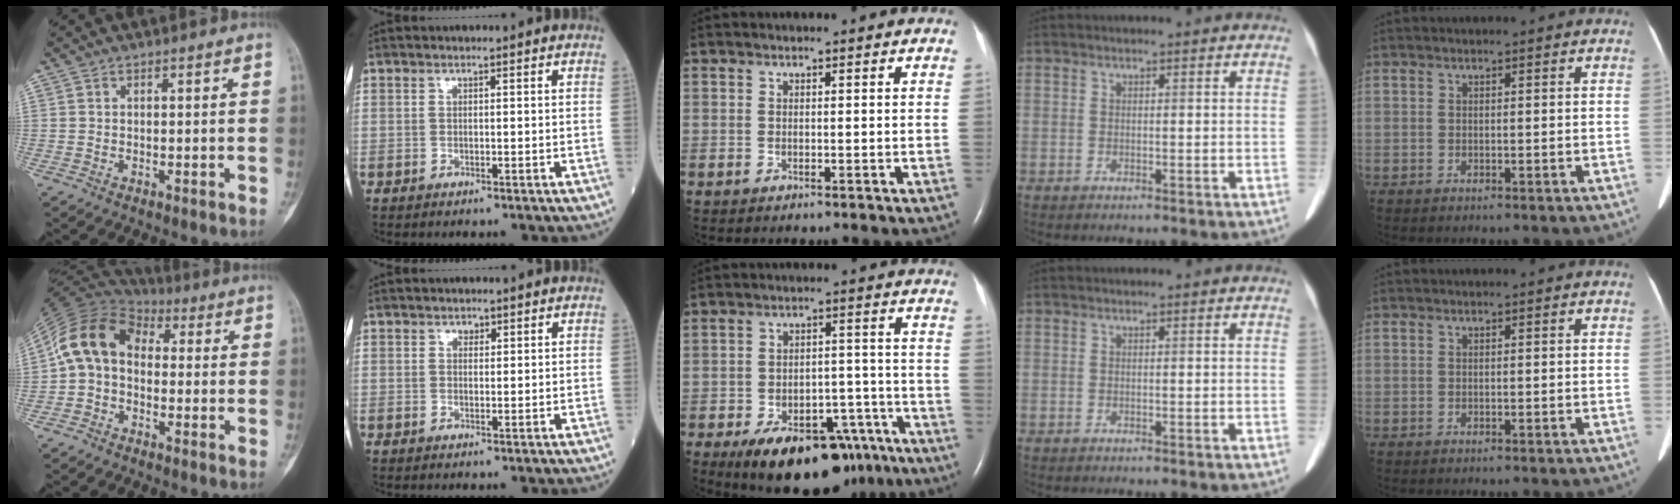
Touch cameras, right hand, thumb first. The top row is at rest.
{"thumb": {"total": 11.7, "force": [0.1, 8.6, 7.9], "torque": [-0.137, 0.036, -0.016]}, "index": {"total": 1.1, "force": [0.7, 0.7, 0.4], "torque": [-0.002, -0.004, 0.008]}, "middle": {"total": 17.7, "force": [-12.6, 8.3, 9.3], "torque": [-0.113, 0.024, -0.175]}}